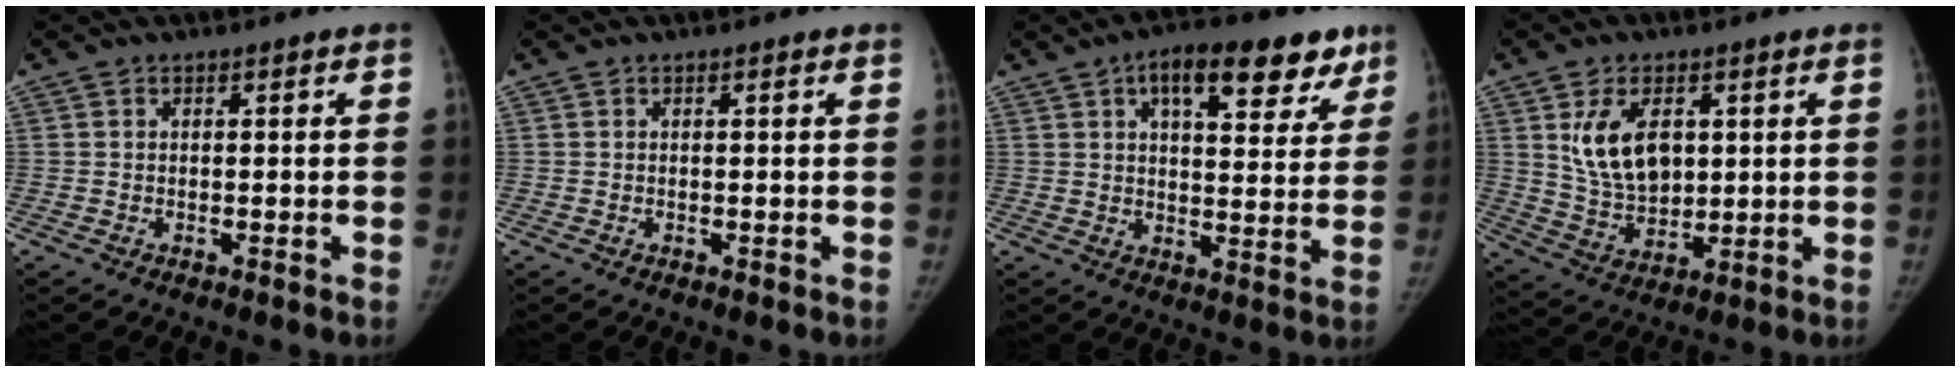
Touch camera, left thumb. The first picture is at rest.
{"total": 0.6, "force": [0.3, -0.1, 0.5], "torque": [-0.009, 0.003, 0.004]}
{"total": 16.0, "force": [8.9, 7.4, 11.0], "torque": [-0.105, -0.014, 0.123]}
{"total": 11.3, "force": [3.2, 7.1, 8.1], "torque": [-0.122, -0.019, 0.072]}